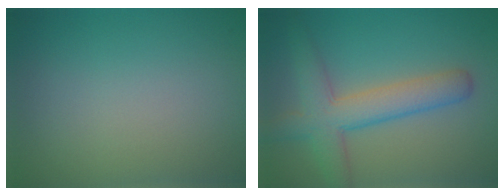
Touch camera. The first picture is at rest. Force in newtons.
{"total": 5.5, "press": 5.5, "slide": 0.2}